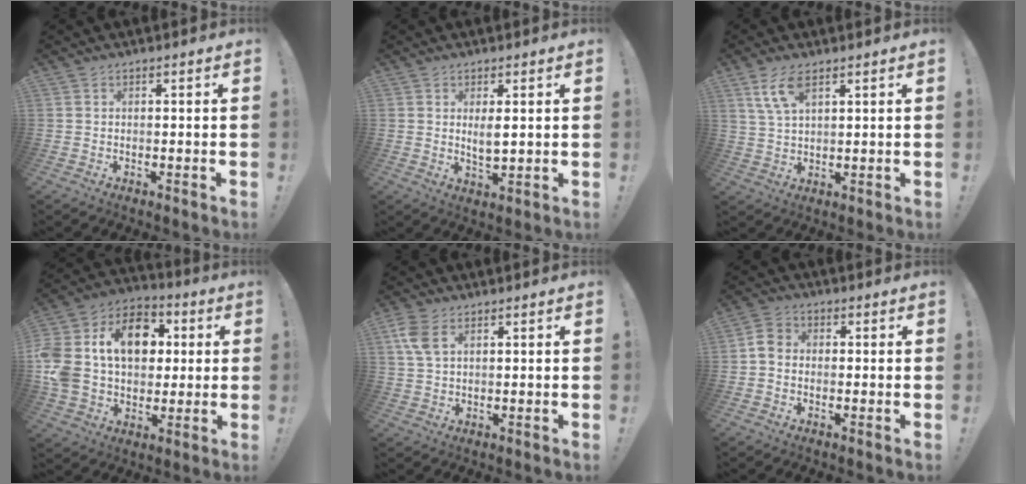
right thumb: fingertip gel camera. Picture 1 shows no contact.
{"total": 4.3, "force": [1.2, 1.6, 3.8], "torque": [-0.056, -0.010, 0.019]}
{"total": 7.7, "force": [4.1, 2.8, 5.8], "torque": [-0.104, -0.009, 0.077]}
{"total": 21.1, "force": [4.5, 15.6, 13.5], "torque": [-0.241, 0.007, 0.090]}
{"total": 6.3, "force": [2.8, 3.2, 4.7], "torque": [-0.099, -0.002, 0.054]}
{"total": 4.5, "force": [-0.6, 3.5, 2.8], "torque": [-0.059, 0.019, -0.007]}